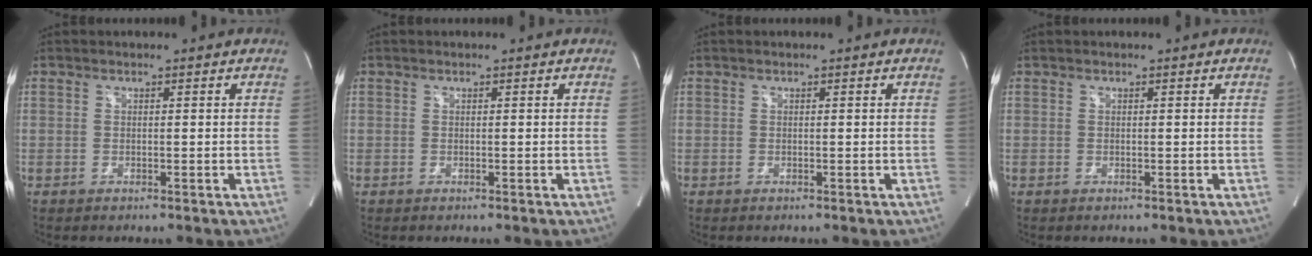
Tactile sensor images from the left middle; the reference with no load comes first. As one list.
[{"total": 0.0}, {"total": 0.0}, {"total": 0.0}]